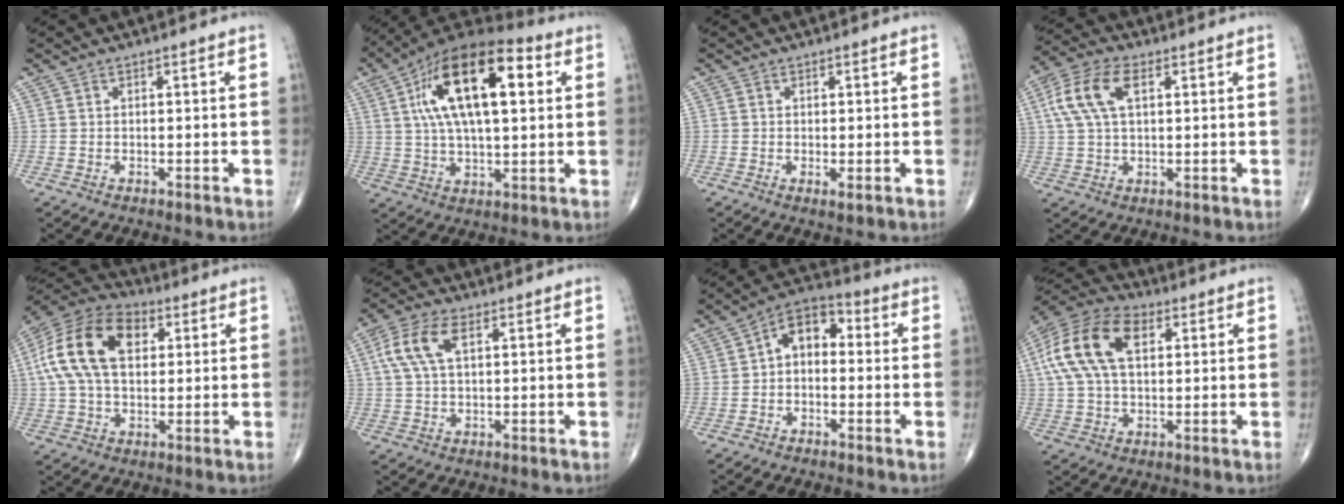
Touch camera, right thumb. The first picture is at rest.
{"total": 21.6, "force": [5.9, 9.6, 18.4], "torque": [-0.309, 0.012, 0.089]}
{"total": 1.2, "force": [-0.2, 0.4, 1.1], "torque": [-0.022, -0.006, -0.004]}
{"total": 10.0, "force": [3.0, 5.2, 8.0], "torque": [-0.176, 0.019, 0.055]}
{"total": 18.0, "force": [4.0, 11.0, 13.6], "torque": [-0.254, 0.020, 0.061]}
{"total": 8.0, "force": [2.5, 3.9, 6.5], "torque": [-0.149, 0.017, 0.048]}
{"total": 8.1, "force": [0.2, 5.4, 6.0], "torque": [-0.070, 0.031, -0.016]}
{"total": 16.5, "force": [4.4, 9.5, 12.8], "torque": [-0.252, 0.021, 0.074]}